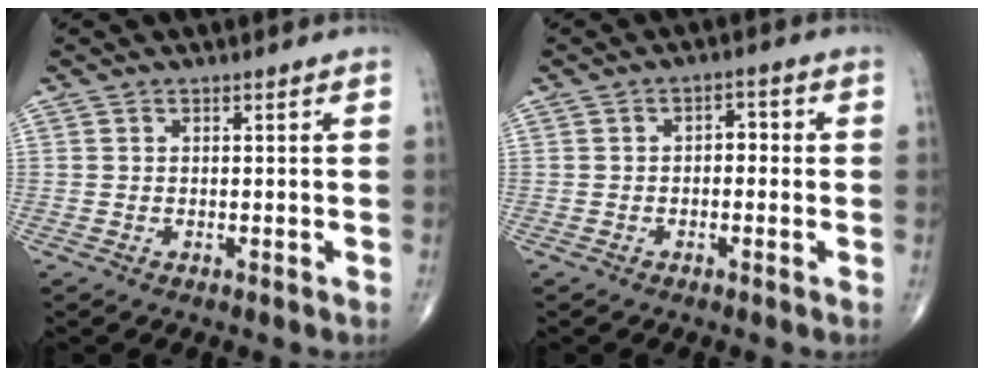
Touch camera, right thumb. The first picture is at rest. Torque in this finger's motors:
{"motor_torque": [-0.32, 0.10, 0.26, 0.20, 0.05]}